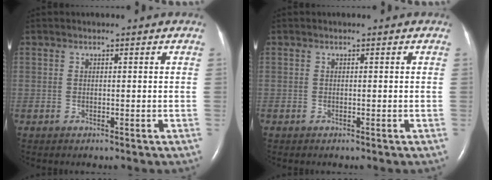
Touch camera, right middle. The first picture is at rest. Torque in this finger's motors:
{"motor_torque": [-0.17, 0.18, 0.01, 0.01]}